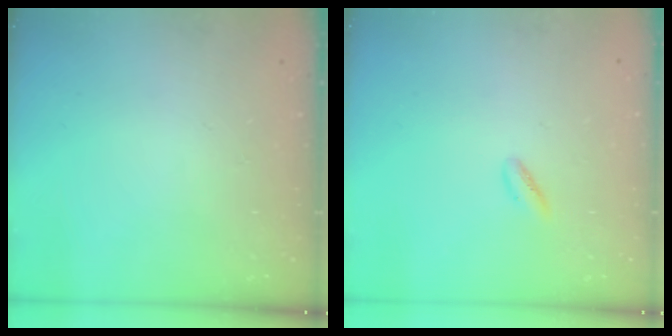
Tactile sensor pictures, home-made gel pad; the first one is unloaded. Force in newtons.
{"total": 3.3, "press": 3.0, "slide": 1.2}